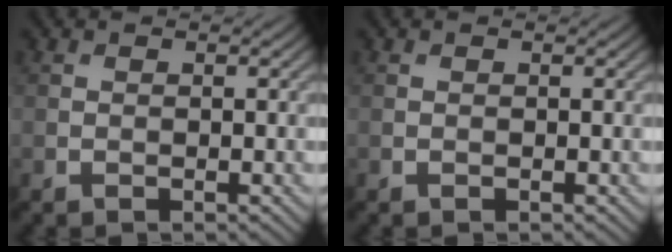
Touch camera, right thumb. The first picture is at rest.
{"total": 0.0}